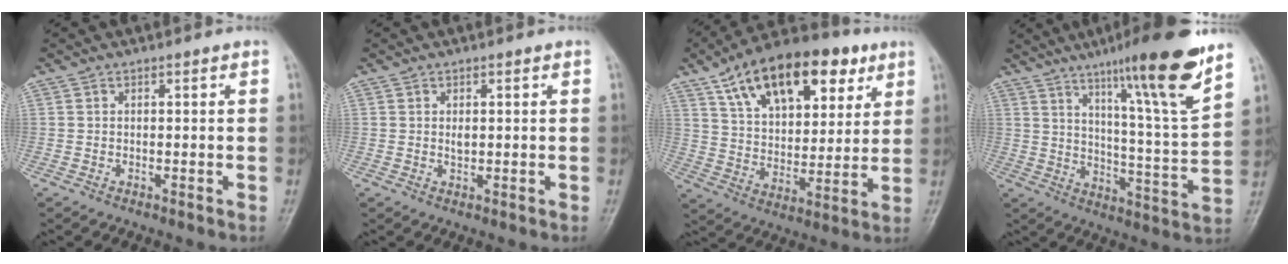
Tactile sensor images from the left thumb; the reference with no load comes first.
{"total": 1.4, "force": [0.3, 0.8, 1.1], "torque": [-0.017, -0.003, 0.007]}
{"total": 22.5, "force": [11.5, 12.0, 15.1], "torque": [-0.208, -0.016, 0.192]}
{"total": 19.4, "force": [12.5, 1.3, 14.9], "torque": [-0.202, -0.066, 0.192]}